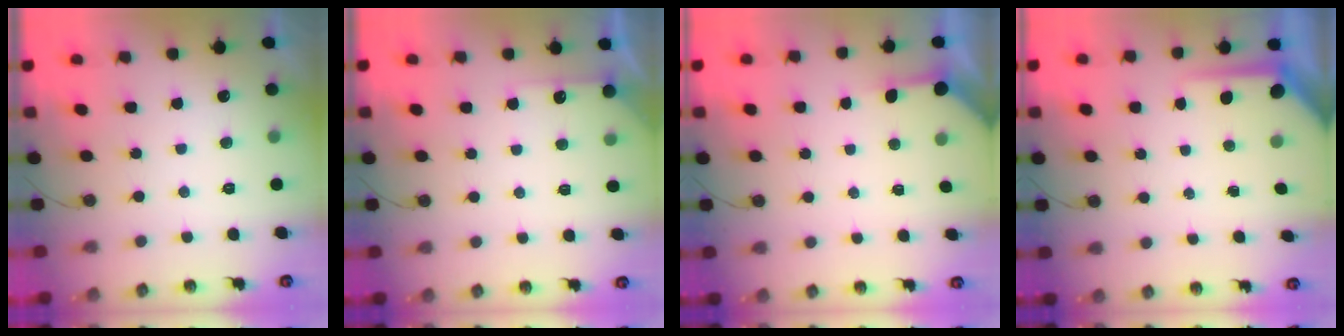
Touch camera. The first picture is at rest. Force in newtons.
{"total": 5.4, "press": 5.4, "slide": 0.6}
{"total": 3.0, "press": 3.0, "slide": 0.4}
{"total": 7.3, "press": 7.2, "slide": 0.8}